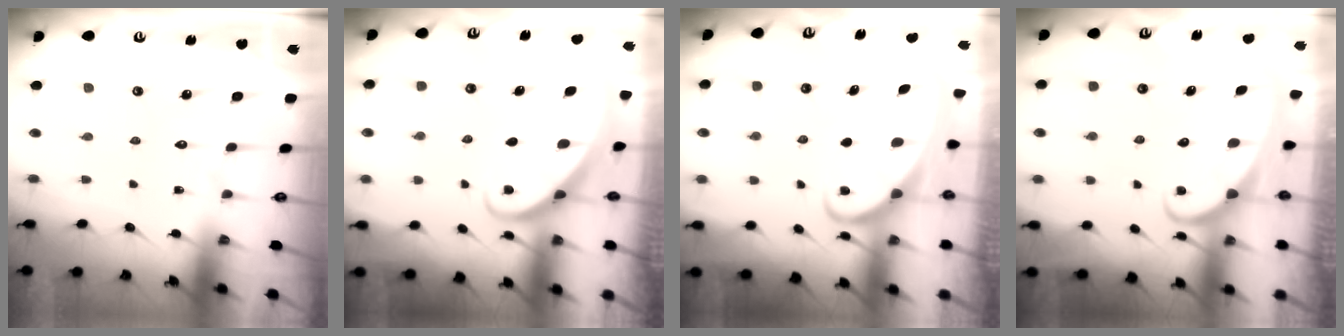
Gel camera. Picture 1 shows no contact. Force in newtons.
{"total": 2.7, "press": 2.7, "slide": 0.2}
{"total": 2.1, "press": 2.1, "slide": 0.3}
{"total": 2.4, "press": 2.4, "slide": 0.3}